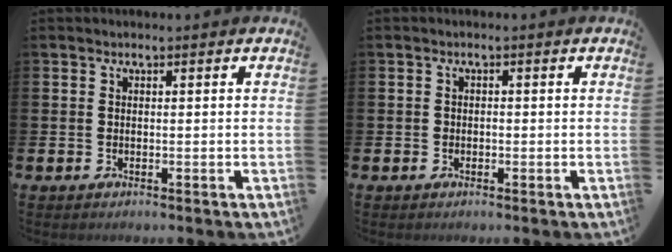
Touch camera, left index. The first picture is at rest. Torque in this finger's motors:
{"motor_torque": [-0.05, -0.03, -0.06, 0.01]}